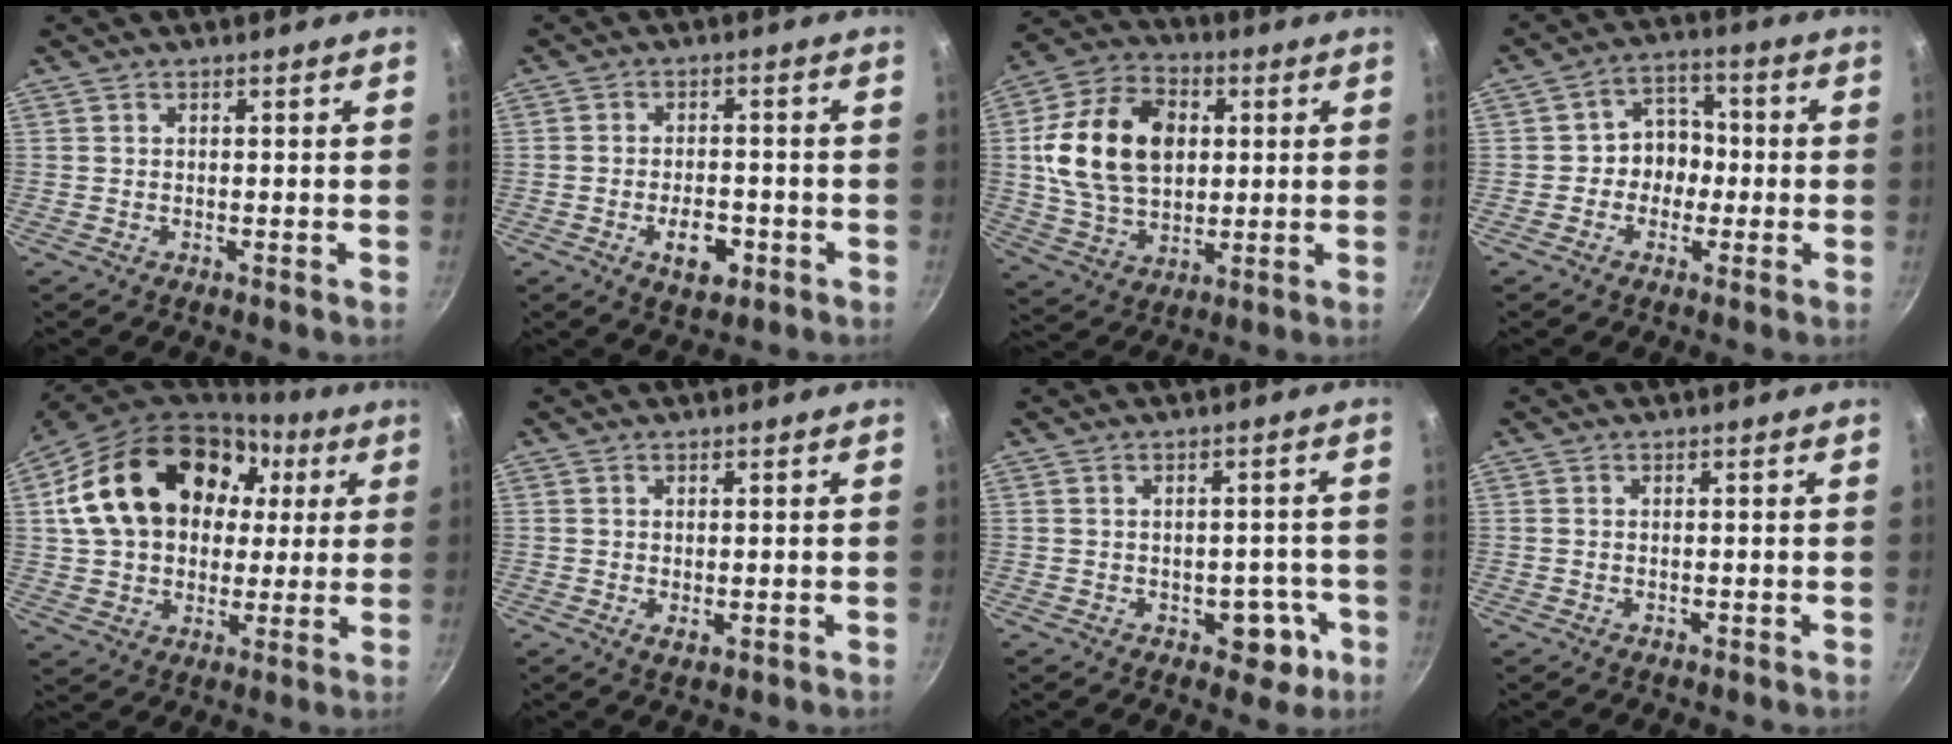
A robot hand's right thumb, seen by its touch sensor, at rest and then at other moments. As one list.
[{"total": 6.5, "force": [-2.5, 3.5, 4.8], "torque": [-0.061, 0.012, -0.034]}, {"total": 19.4, "force": [2.9, 13.6, 13.5], "torque": [-0.225, 0.005, 0.049]}, {"total": 6.9, "force": [-1.1, 6.0, 3.2], "torque": [0.005, 0.024, -0.029]}, {"total": 24.8, "force": [6.4, 17.8, 15.9], "torque": [-0.263, 0.027, 0.115]}, {"total": 2.2, "force": [-0.2, 1.1, 1.9], "torque": [-0.030, -0.008, -0.001]}, {"total": 6.2, "force": [-2.3, 4.0, 4.1], "torque": [-0.021, 0.020, -0.021]}, {"total": 0.5, "force": [-0.2, 0.3, 0.4], "torque": [-0.007, 0.003, -0.003]}]